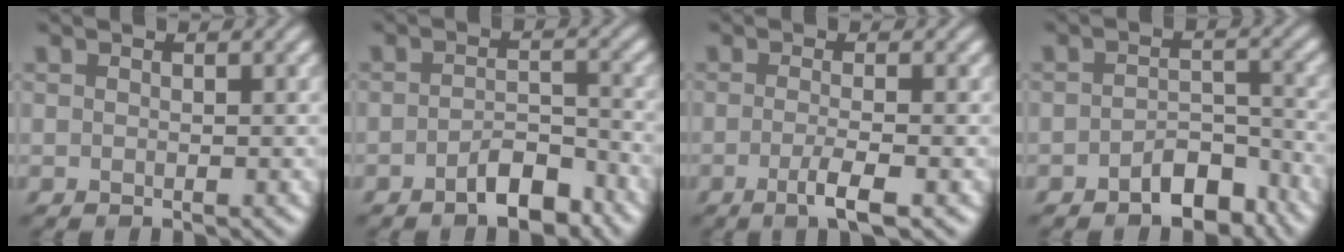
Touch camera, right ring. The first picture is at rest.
{"total": 3.9, "force": [-2.6, 1.5, 2.6], "torque": [-0.037, 0.010, -0.045]}
{"total": 3.1, "force": [-1.1, 0.7, 2.8], "torque": [-0.044, -0.001, -0.027]}
{"total": 4.0, "force": [-2.6, 2.1, 2.3], "torque": [-0.028, 0.009, -0.044]}